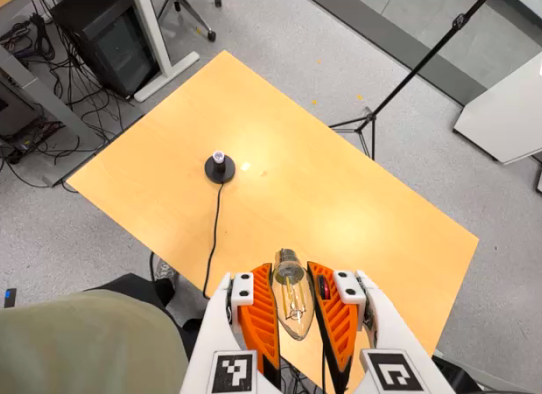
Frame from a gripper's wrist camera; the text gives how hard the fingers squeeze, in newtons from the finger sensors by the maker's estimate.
{"total": 22.9, "left": 25.0, "right": 20.8}